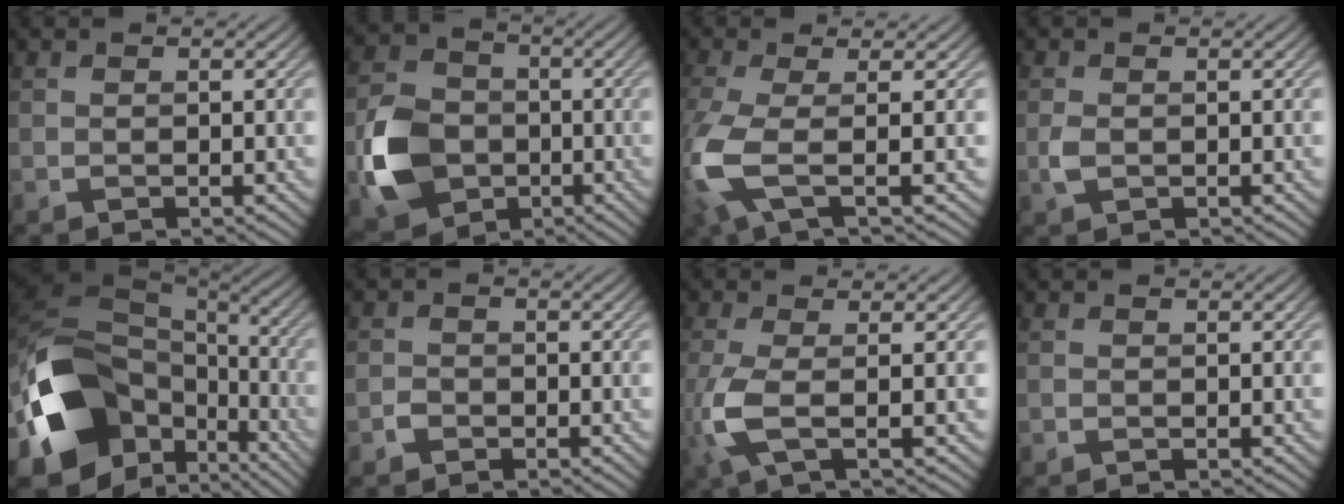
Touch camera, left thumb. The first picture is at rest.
{"total": 9.4, "force": [-2.7, 7.4, 5.1], "torque": [-0.118, -0.007, -0.063]}
{"total": 7.1, "force": [-1.1, 2.0, 6.7], "torque": [-0.169, -0.018, -0.031]}
{"total": 1.5, "force": [-0.2, 0.9, 1.1], "torque": [-0.032, -0.002, -0.006]}
{"total": 17.5, "force": [-5.4, 12.0, 11.5], "torque": [-0.254, -0.042, -0.078]}
{"total": 1.2, "force": [-0.7, 1.0, 0.2], "torque": [0.001, 0.006, -0.019]}
{"total": 4.6, "force": [-0.2, 1.1, 4.4], "torque": [-0.111, -0.005, -0.011]}
{"total": 0.0}